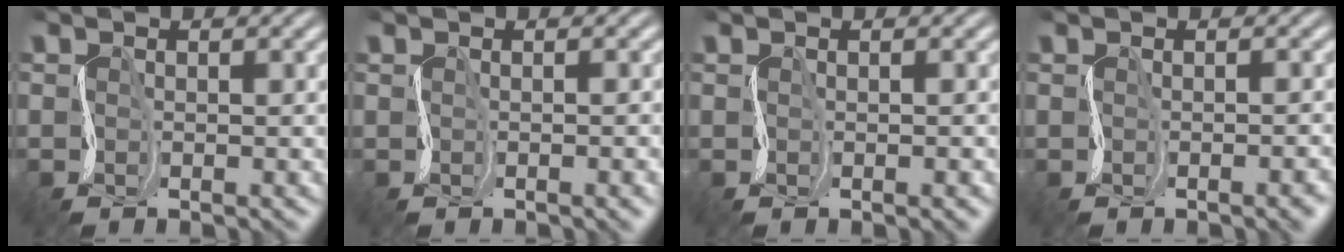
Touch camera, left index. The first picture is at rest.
{"total": 2.9, "force": [0.0, 1.4, 2.6], "torque": [-0.015, 0.008, 0.005]}
{"total": 1.4, "force": [0.0, 0.7, 1.3], "torque": [-0.002, 0.003, 0.003]}
{"total": 3.9, "force": [-1.1, 1.8, 3.2], "torque": [-0.005, 0.008, -0.003]}